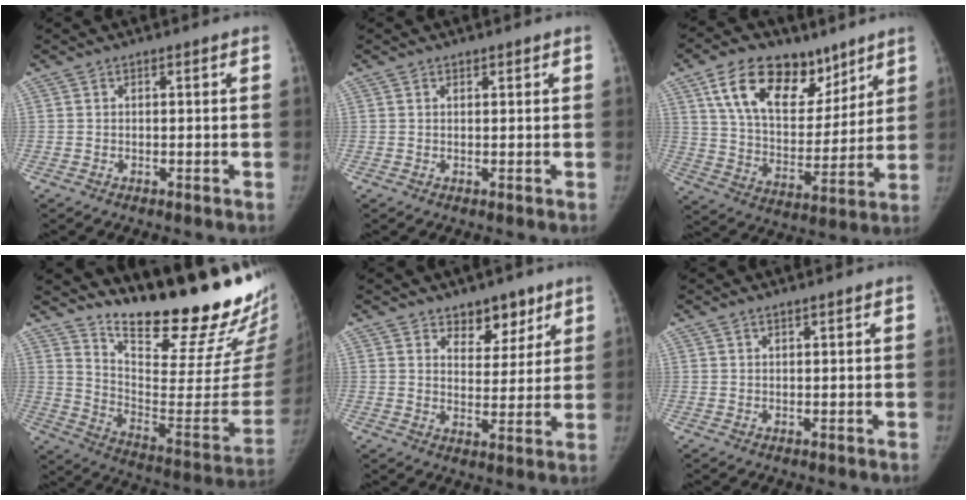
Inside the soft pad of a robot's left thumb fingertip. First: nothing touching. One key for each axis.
{"total": 0.5, "fx": 0.4, "fy": 0.3, "fz": 0.1, "tx": -0.001, "ty": -0.003, "tz": 0.005}
{"total": 19.7, "fx": 11.3, "fy": 11.5, "fz": 11.4, "tx": -0.156, "ty": -0.042, "tz": 0.200}
{"total": 28.9, "fx": 23.8, "fy": 6.1, "fz": 15.3, "tx": -0.207, "ty": -0.184, "tz": 0.341}
{"total": 7.3, "fx": 5.1, "fy": 4.4, "fz": 2.9, "tx": -0.003, "ty": -0.032, "tz": 0.079}
{"total": 0.8, "fx": 0.7, "fy": 0.1, "fz": 0.4, "tx": -0.006, "ty": -0.003, "tz": 0.015}